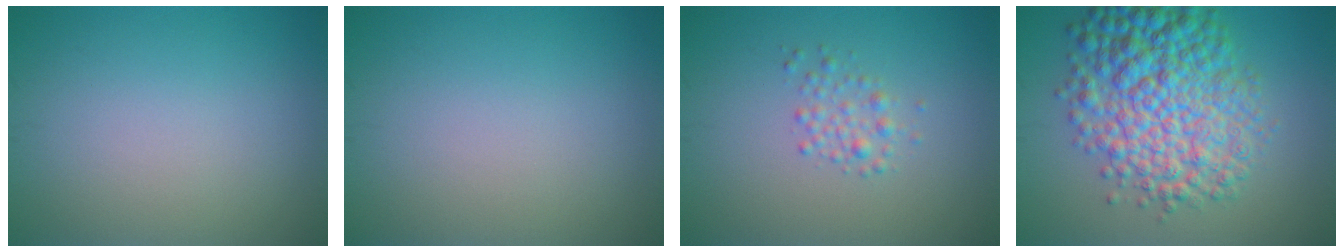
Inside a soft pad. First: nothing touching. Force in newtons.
{"total": 0.0}
{"total": 1.6, "press": 1.6, "slide": 0.0}
{"total": 9.7, "press": 9.7, "slide": 0.1}